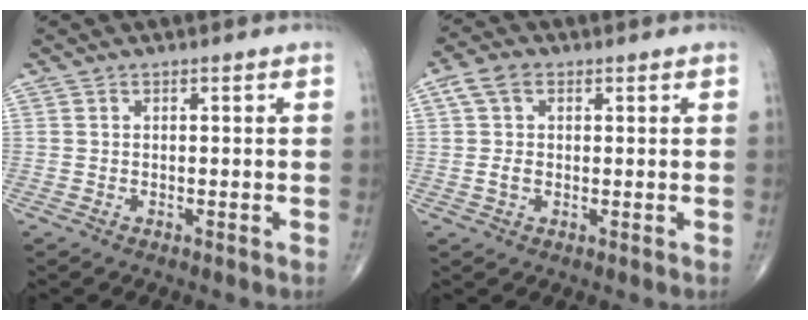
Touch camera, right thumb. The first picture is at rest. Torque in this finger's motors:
{"motor_torque": [-0.10, 0.19, 0.21, -0.03, 0.09]}